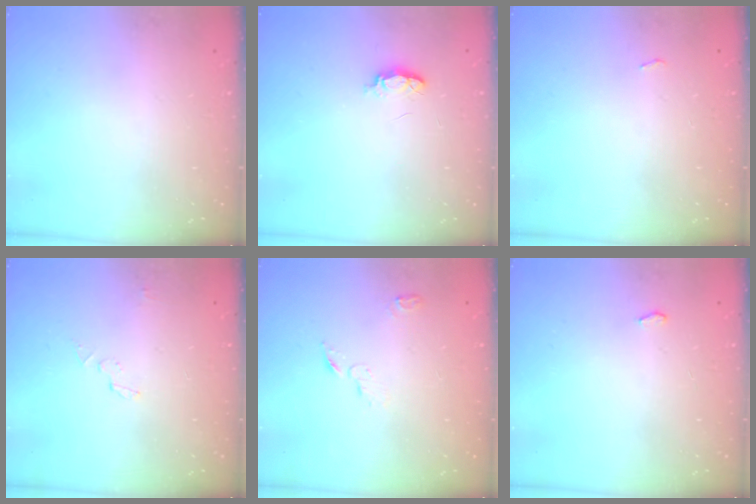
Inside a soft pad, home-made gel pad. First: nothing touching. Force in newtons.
{"total": 3.9, "press": 3.9, "slide": 0.6}
{"total": 2.7, "press": 2.3, "slide": 1.4}
{"total": 2.8, "press": 2.8, "slide": 0.2}
{"total": 3.4, "press": 3.4, "slide": 0.4}
{"total": 2.6, "press": 2.2, "slide": 1.3}